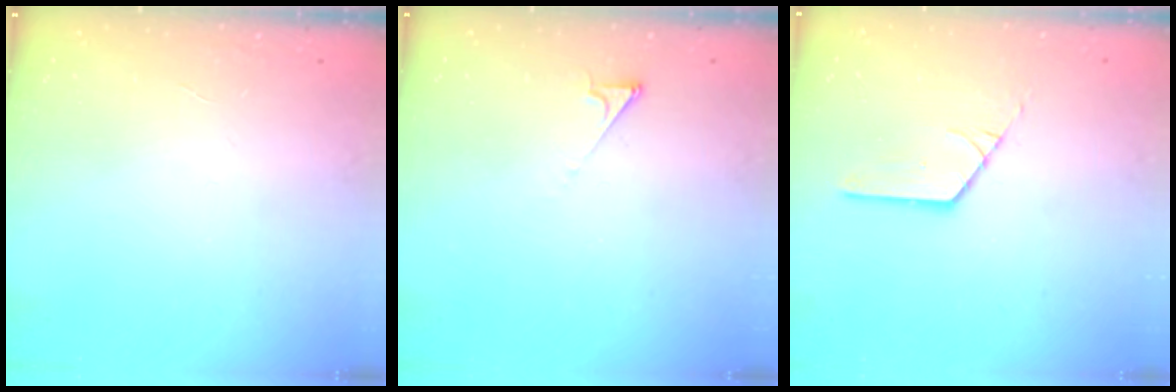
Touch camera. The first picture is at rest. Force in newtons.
{"total": 2.5, "press": 2.5, "slide": 0.3}
{"total": 2.7, "press": 2.7, "slide": 0.1}